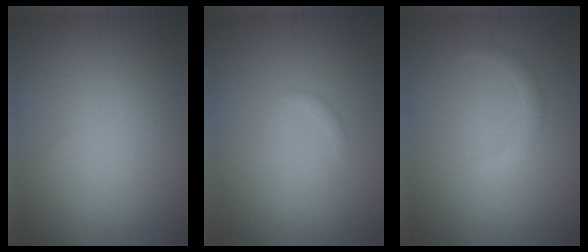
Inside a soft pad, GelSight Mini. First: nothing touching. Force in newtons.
{"total": 0.5, "press": 0.5, "slide": 0.0}
{"total": 1.2, "press": 1.2, "slide": 0.1}